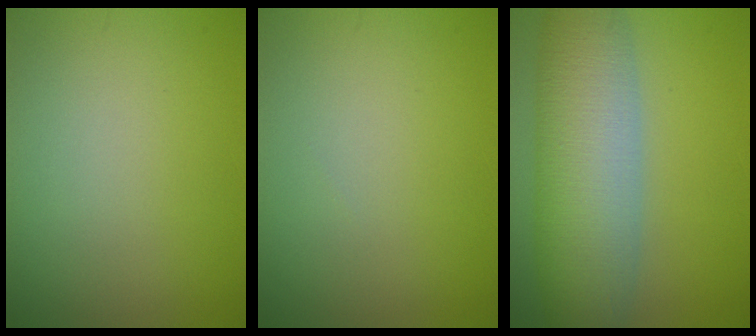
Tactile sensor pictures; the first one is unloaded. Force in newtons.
{"total": 0.0}
{"total": 9.9, "press": 9.9, "slide": 0.5}